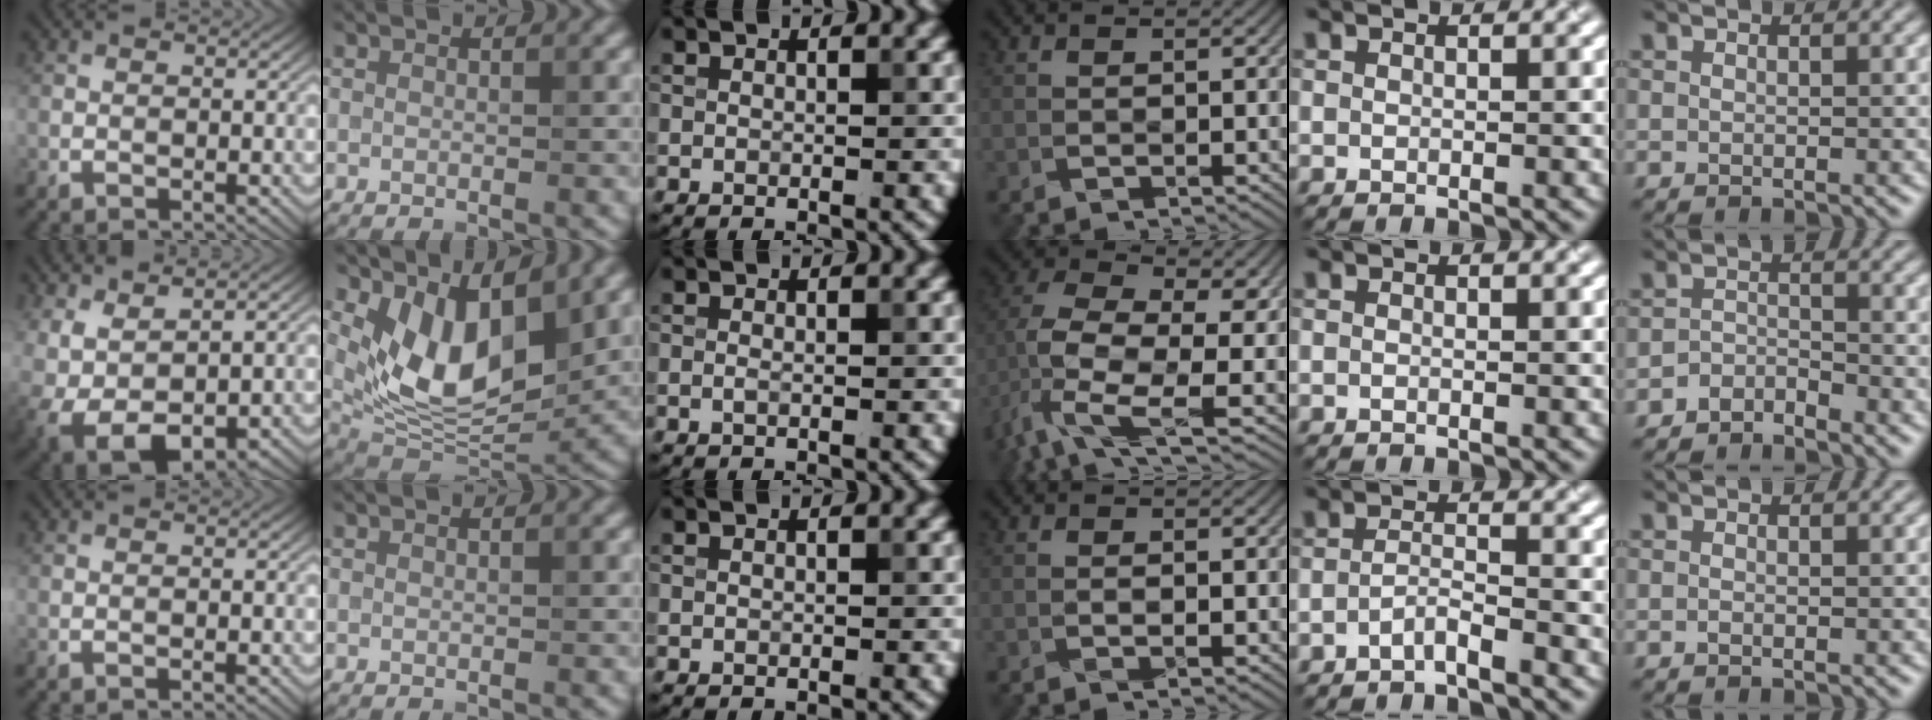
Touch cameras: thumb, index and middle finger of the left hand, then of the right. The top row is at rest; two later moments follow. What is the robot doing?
{"motion": "wrap", "object": "aluminum foil"}